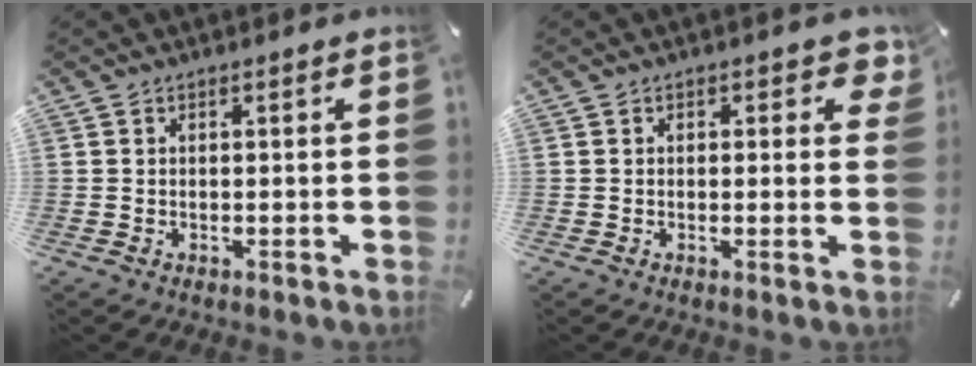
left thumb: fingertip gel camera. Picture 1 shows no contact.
{"total": 2.7, "force": [0.8, 1.4, 2.2], "torque": [-0.022, -0.003, 0.008]}